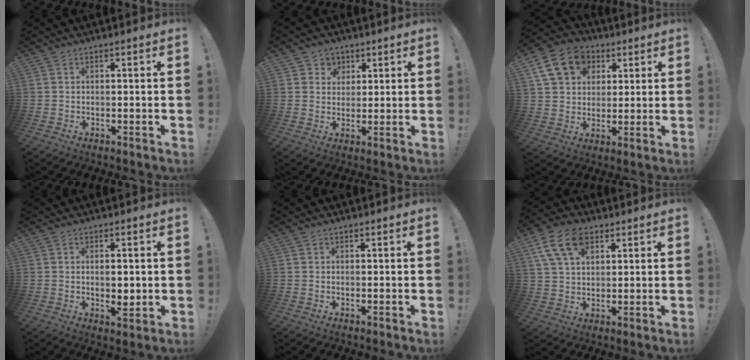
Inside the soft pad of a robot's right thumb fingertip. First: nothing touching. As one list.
[{"total": 5.2, "force": [1.9, 4.9, 0.4], "torque": [-0.006, -0.014, 0.035]}, {"total": 14.8, "force": [5.7, 11.7, 6.9], "torque": [-0.094, -0.014, 0.114]}, {"total": 3.9, "force": [0.3, 1.9, 3.4], "torque": [-0.045, -0.002, 0.003]}, {"total": 0.0}, {"total": 12.7, "force": [6.1, 8.1, 7.7], "torque": [-0.144, -0.010, 0.117]}]